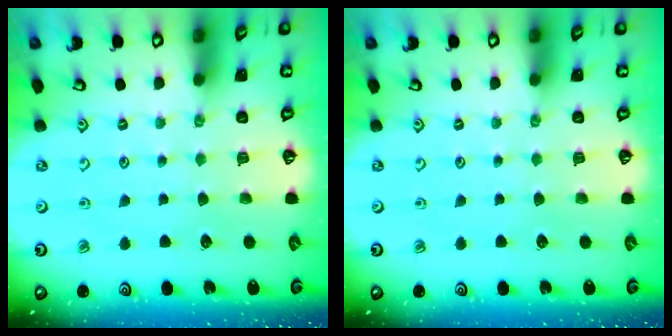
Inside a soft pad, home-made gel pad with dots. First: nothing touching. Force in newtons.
{"total": 0.0}